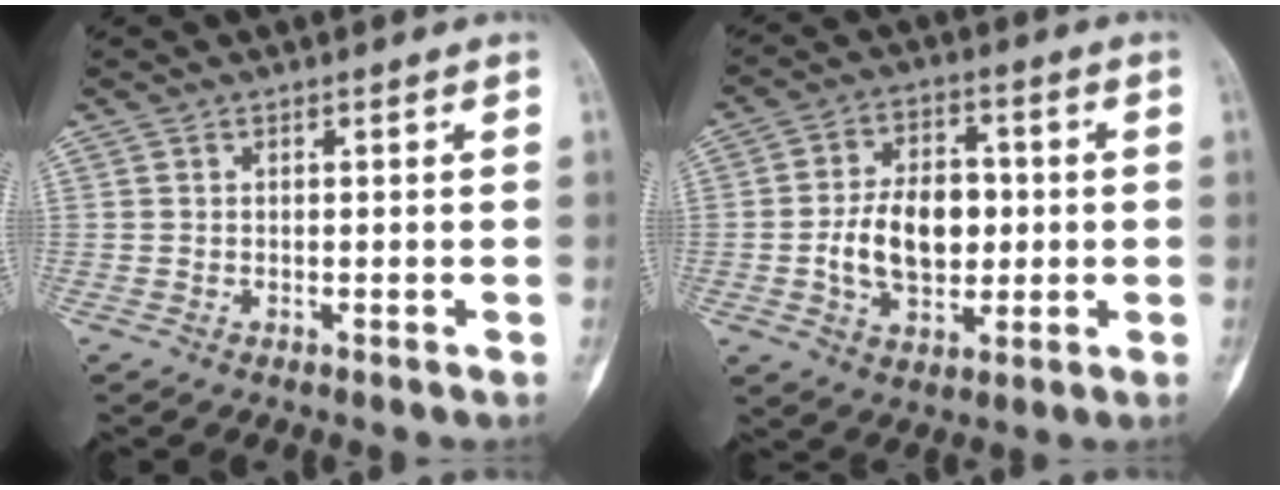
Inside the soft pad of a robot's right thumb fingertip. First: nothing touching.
{"total": 12.4, "force": [-0.6, 8.1, 9.3], "torque": [-0.131, 0.014, -0.008]}